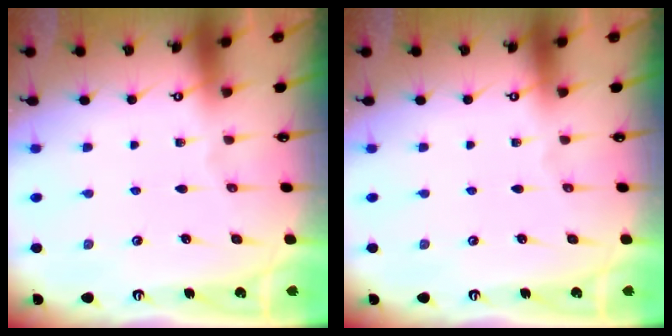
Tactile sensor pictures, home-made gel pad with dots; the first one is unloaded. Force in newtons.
{"total": 0.0}